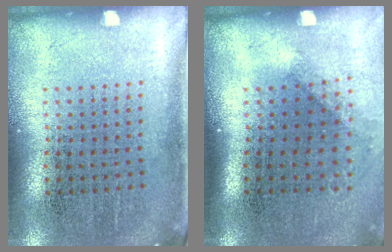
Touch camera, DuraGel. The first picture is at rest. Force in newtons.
{"total": 1.3, "press": 0.9, "slide": 0.8}